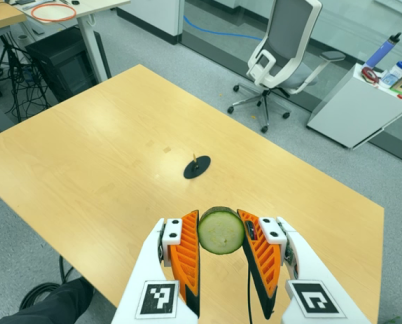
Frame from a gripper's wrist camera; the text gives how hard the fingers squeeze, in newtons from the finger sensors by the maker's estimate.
{"total": 7.7, "left": 7.1, "right": 8.3}